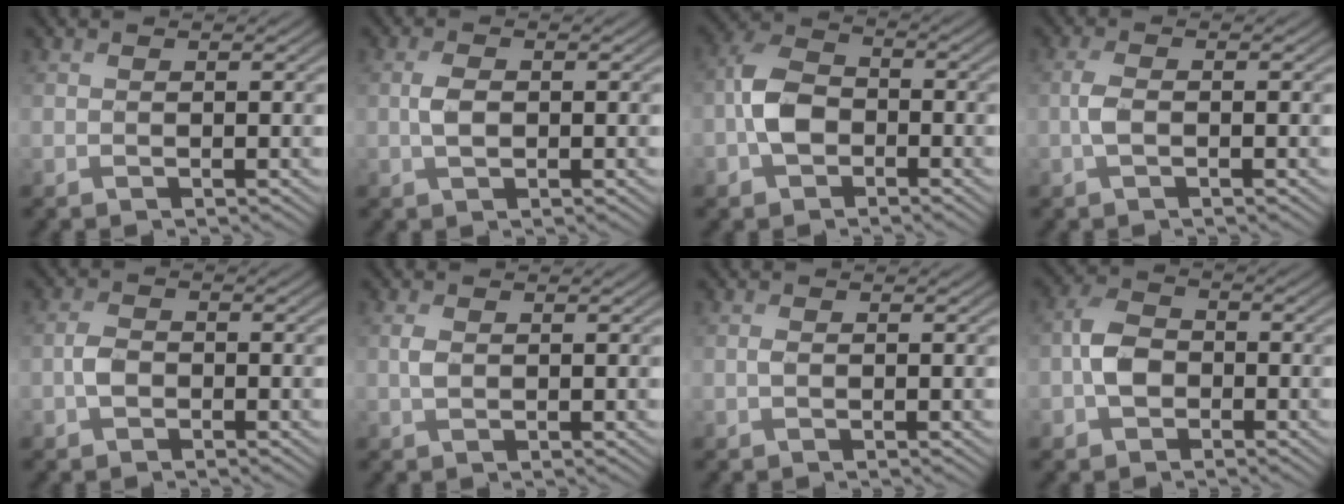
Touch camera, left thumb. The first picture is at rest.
{"total": 1.8, "force": [0.4, 0.8, 1.6], "torque": [-0.035, 0.006, 0.006]}
{"total": 5.5, "force": [-1.5, 3.9, 3.7], "torque": [-0.079, 0.012, -0.040]}
{"total": 1.6, "force": [0.0, 0.3, 1.6], "torque": [-0.038, 0.008, -0.007]}
{"total": 1.5, "force": [-0.4, 1.1, 1.0], "torque": [-0.021, 0.009, -0.017]}
{"total": 1.3, "force": [0.7, 0.4, 0.9], "torque": [-0.024, 0.007, 0.015]}
{"total": 0.6, "force": [0.4, 0.0, 0.4], "torque": [-0.011, 0.007, 0.007]}
{"total": 4.1, "force": [-0.9, 3.0, 2.6], "torque": [-0.053, 0.009, -0.029]}